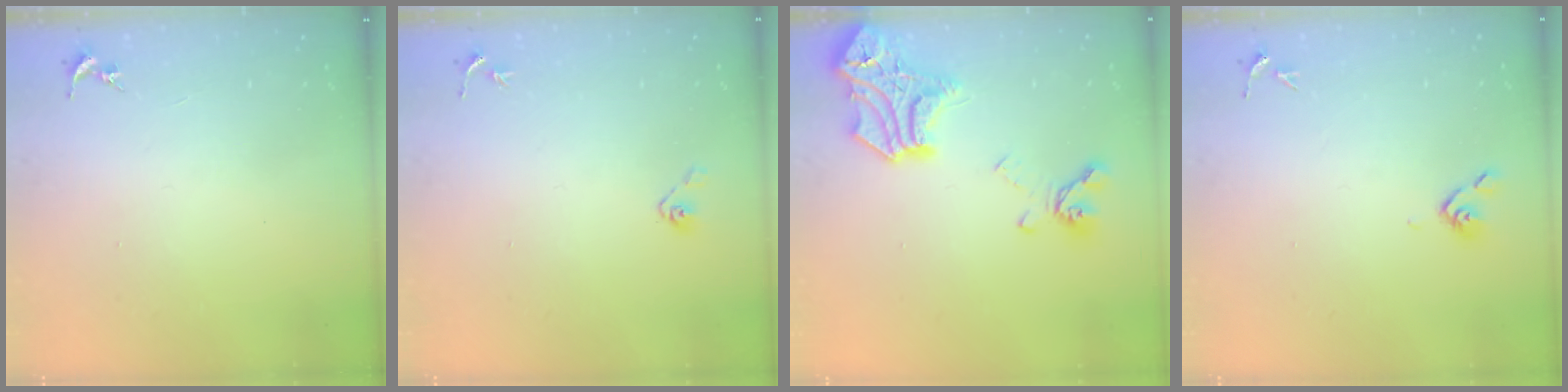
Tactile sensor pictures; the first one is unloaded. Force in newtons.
{"total": 4.0, "press": 3.6, "slide": 1.8}
{"total": 19.9, "press": 19.9, "slide": 0.9}
{"total": 4.4, "press": 4.4, "slide": 0.7}